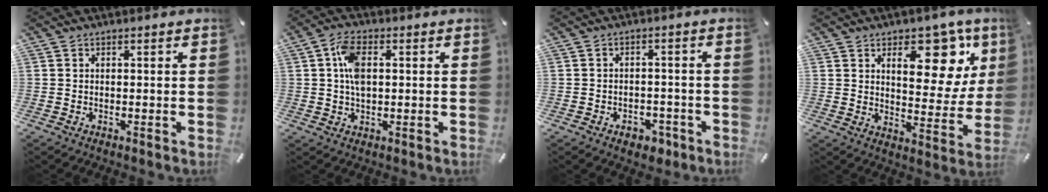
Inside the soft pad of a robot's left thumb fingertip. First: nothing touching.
{"total": 6.6, "force": [1.1, 3.6, 5.4], "torque": [-0.117, 0.004, 0.013]}
{"total": 4.3, "force": [-2.5, 3.0, 2.0], "torque": [-0.027, 0.013, -0.042]}
{"total": 16.7, "force": [8.0, 9.4, 11.3], "torque": [-0.128, -0.049, 0.129]}